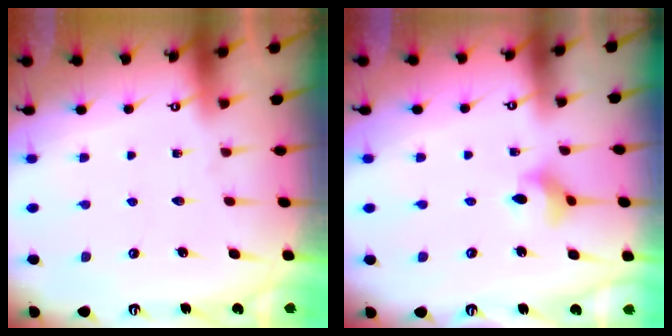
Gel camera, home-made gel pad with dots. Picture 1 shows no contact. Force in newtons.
{"total": 4.3, "press": 4.3, "slide": 0.6}